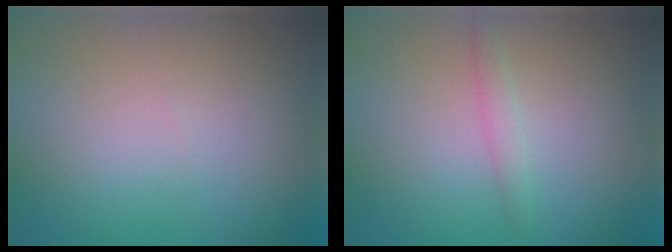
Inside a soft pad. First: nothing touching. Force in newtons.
{"total": 1.0, "press": 1.0, "slide": 0.1}